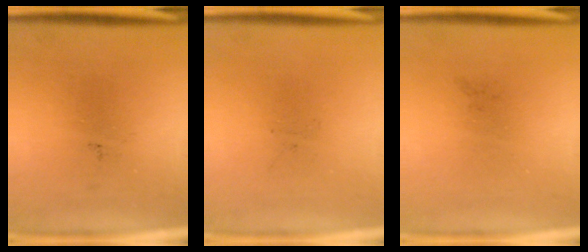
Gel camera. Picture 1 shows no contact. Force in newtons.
{"total": 0.0}
{"total": 0.0}